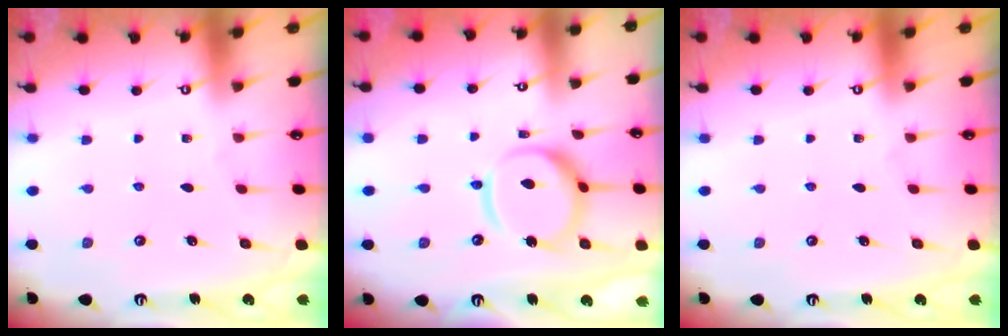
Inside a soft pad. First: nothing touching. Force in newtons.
{"total": 13.0, "press": 12.9, "slide": 1.2}
{"total": 0.0}